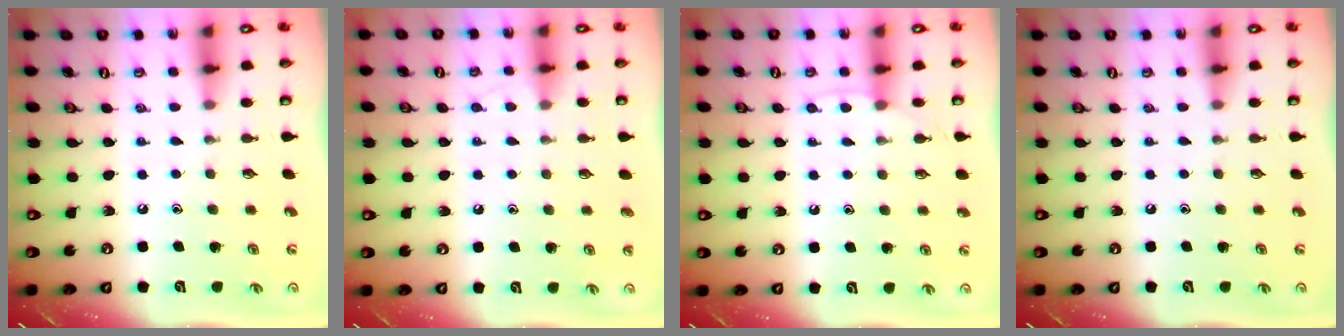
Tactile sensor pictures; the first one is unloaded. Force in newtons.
{"total": 4.4, "press": 4.4, "slide": 0.5}
{"total": 4.2, "press": 4.2, "slide": 0.5}
{"total": 0.0}